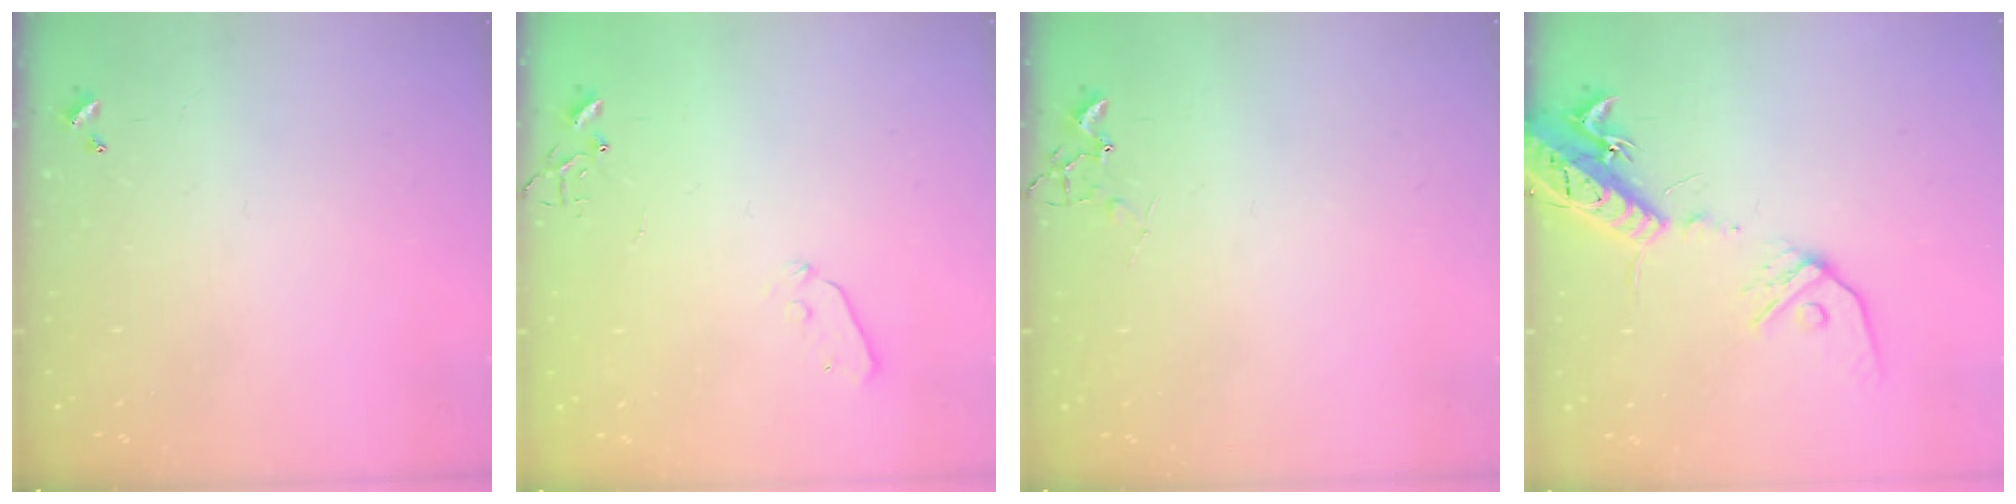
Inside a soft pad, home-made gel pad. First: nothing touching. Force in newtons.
{"total": 4.0, "press": 4.0, "slide": 0.4}
{"total": 5.4, "press": 5.3, "slide": 0.8}
{"total": 16.6, "press": 16.3, "slide": 3.5}